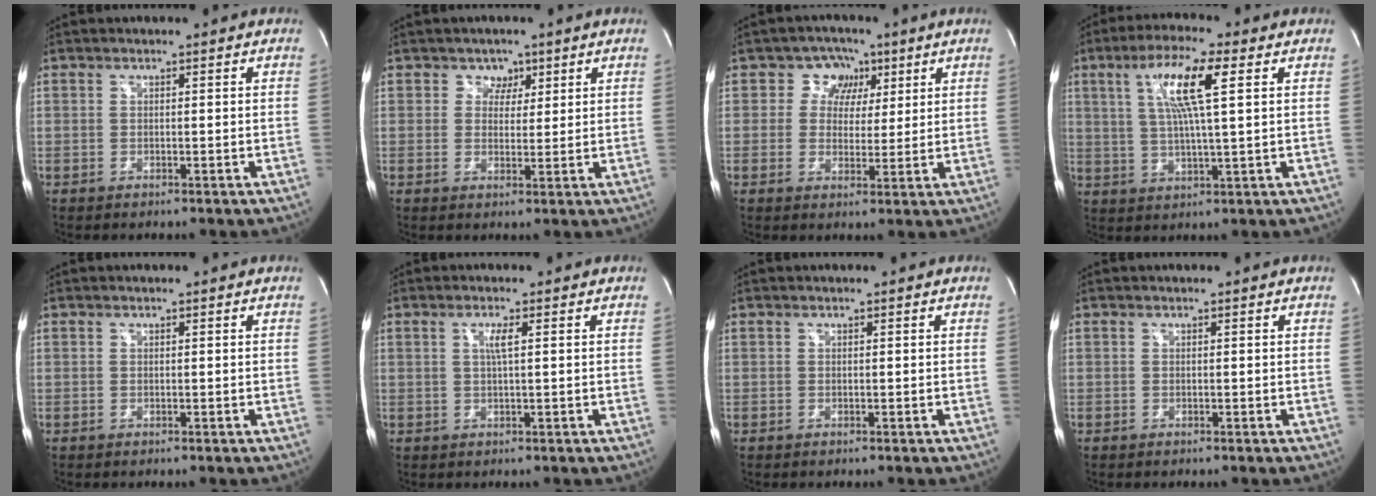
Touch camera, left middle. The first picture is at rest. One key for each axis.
{"total": 2.9, "fx": 1.6, "fy": 2.4, "fz": 0.4, "tx": 0.005, "ty": 0.000, "tz": 0.022}
{"total": 5.2, "fx": 2.1, "fy": 4.7, "fz": 1.1, "tx": -0.002, "ty": 0.013, "tz": 0.031}
{"total": 10.2, "fx": 3.4, "fy": 0.5, "fz": 9.6, "tx": -0.181, "ty": 0.011, "tz": 0.061}
{"total": 0.0}
{"total": 2.0, "fx": 0.6, "fy": -0.1, "fz": 2.0, "tx": -0.040, "ty": 0.001, "tz": 0.010}
{"total": 0.0}
{"total": 0.0}